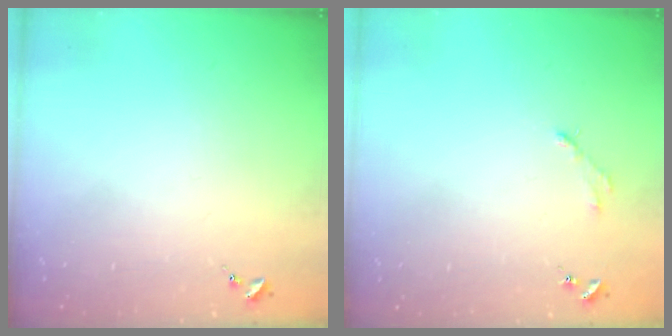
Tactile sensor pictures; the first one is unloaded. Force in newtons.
{"total": 2.8, "press": 2.8, "slide": 0.4}